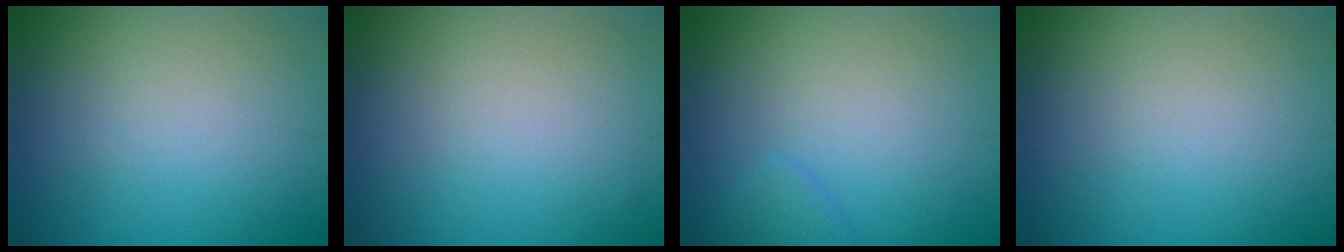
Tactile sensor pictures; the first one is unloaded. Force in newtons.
{"total": 0.0}
{"total": 1.1, "press": 1.1, "slide": 0.0}
{"total": 0.0}